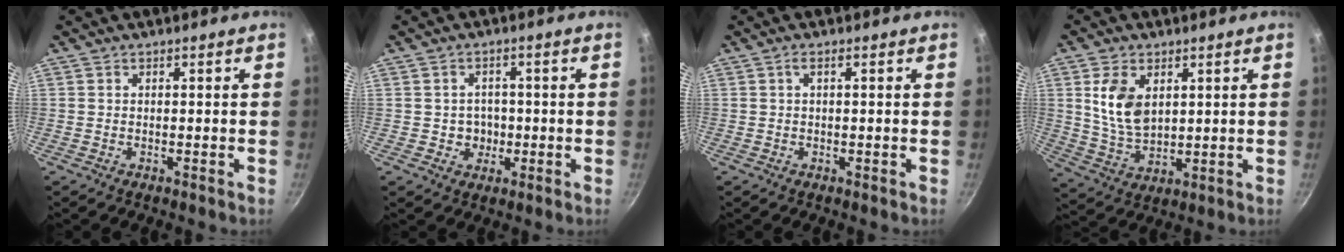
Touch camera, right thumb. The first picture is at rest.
{"total": 3.8, "force": [-0.6, 3.5, 1.3], "torque": [0.004, 0.005, -0.008]}
{"total": 1.2, "force": [0.2, 0.3, 1.2], "torque": [-0.020, 0.003, 0.002]}
{"total": 9.8, "force": [2.9, 6.1, 7.0], "torque": [-0.125, -0.023, 0.065]}